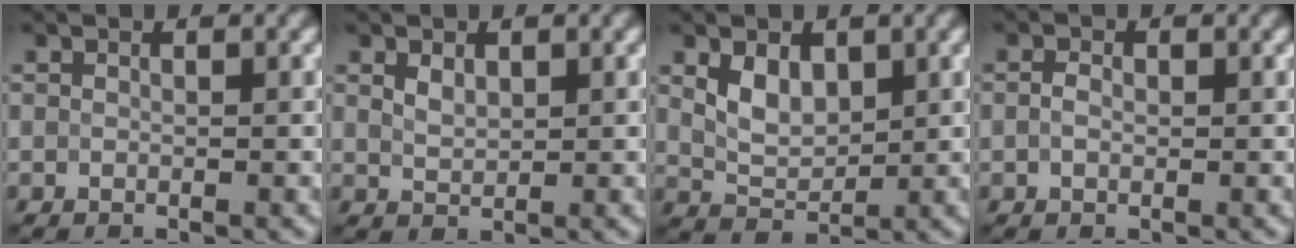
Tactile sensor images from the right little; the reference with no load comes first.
{"total": 1.6, "force": [0.9, 0.9, 1.0], "torque": [-0.024, 0.002, 0.019]}
{"total": 3.2, "force": [1.3, 2.0, 2.1], "torque": [-0.046, 0.000, 0.028]}
{"total": 1.2, "force": [0.0, 0.8, 0.9], "torque": [-0.021, 0.005, -0.005]}